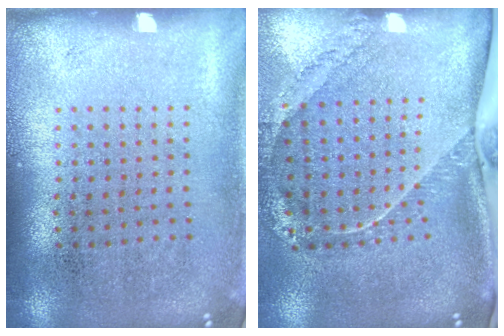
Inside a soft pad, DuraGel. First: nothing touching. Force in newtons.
{"total": 2.5, "press": 1.8, "slide": 1.8}